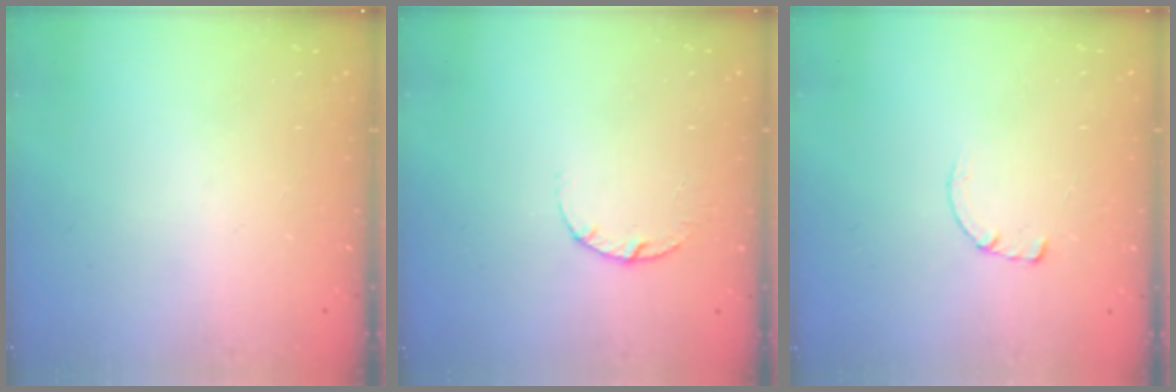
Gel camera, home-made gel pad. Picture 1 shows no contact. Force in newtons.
{"total": 3.6, "press": 3.6, "slide": 0.5}
{"total": 0.7, "press": 0.6, "slide": 0.2}